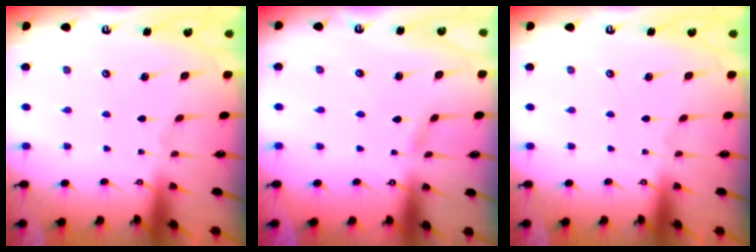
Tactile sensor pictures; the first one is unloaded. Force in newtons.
{"total": 1.8, "press": 1.8, "slide": 0.2}
{"total": 0.0}